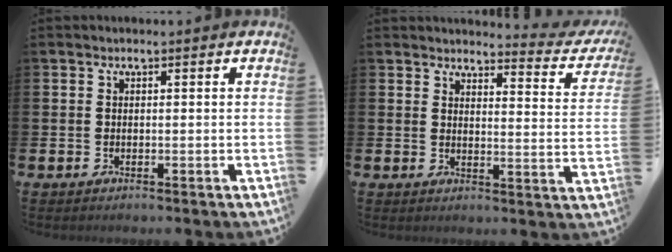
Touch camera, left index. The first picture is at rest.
{"total": 3.2, "force": [3.1, 0.6, 0.6], "torque": [-0.002, -0.035, 0.043]}